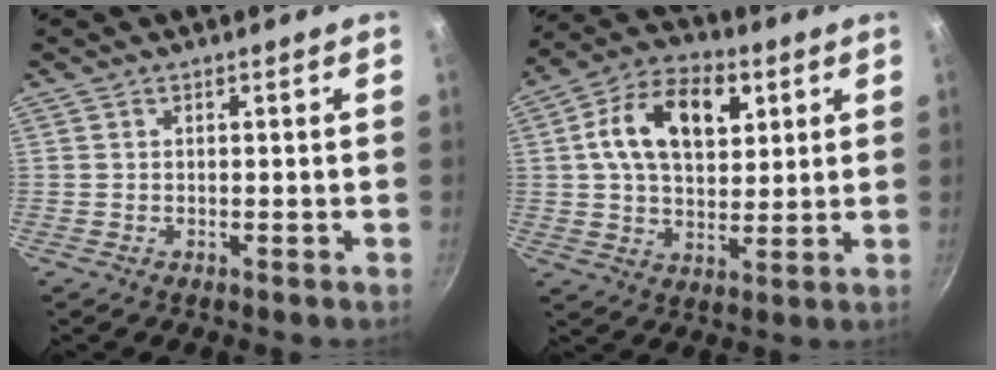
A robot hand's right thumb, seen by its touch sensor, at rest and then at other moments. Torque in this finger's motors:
{"motor_torque": [0.65, 3.03, 0.79, -0.48, 0.47]}